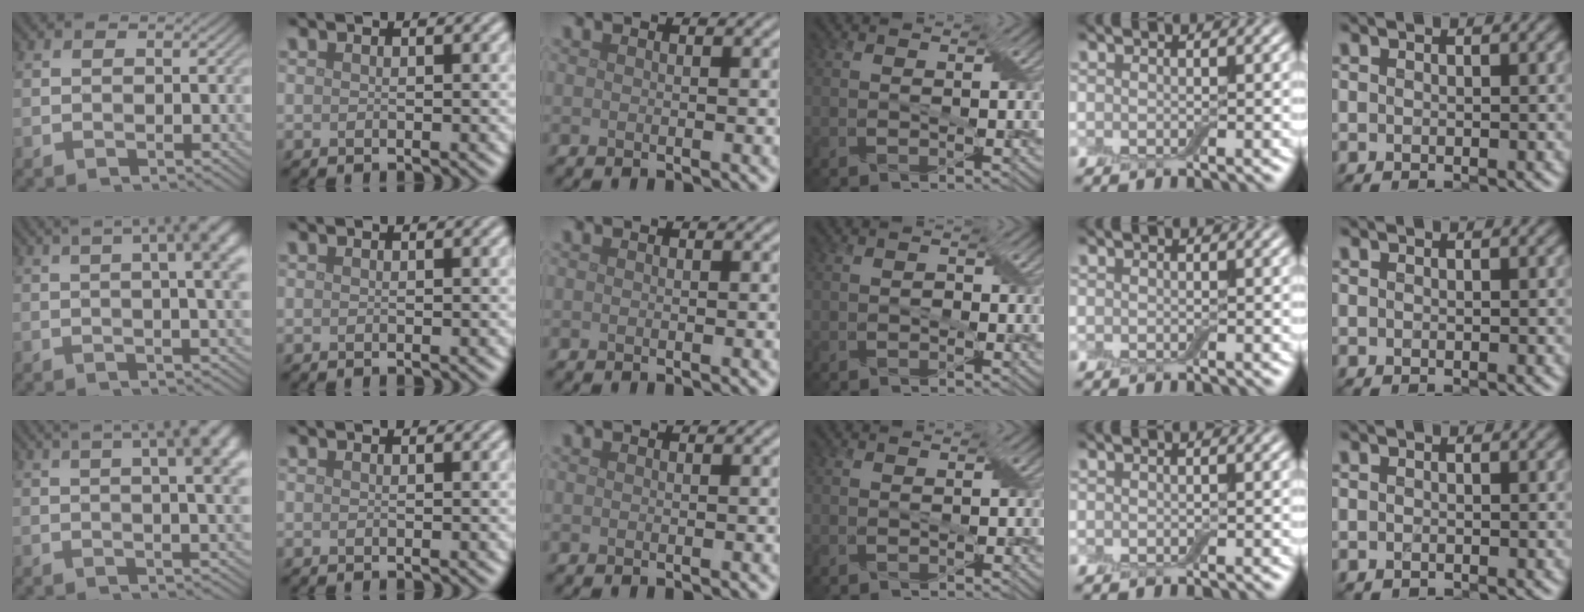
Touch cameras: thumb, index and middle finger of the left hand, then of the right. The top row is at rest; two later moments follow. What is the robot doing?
{"motion": "wrap", "object": "cling film"}